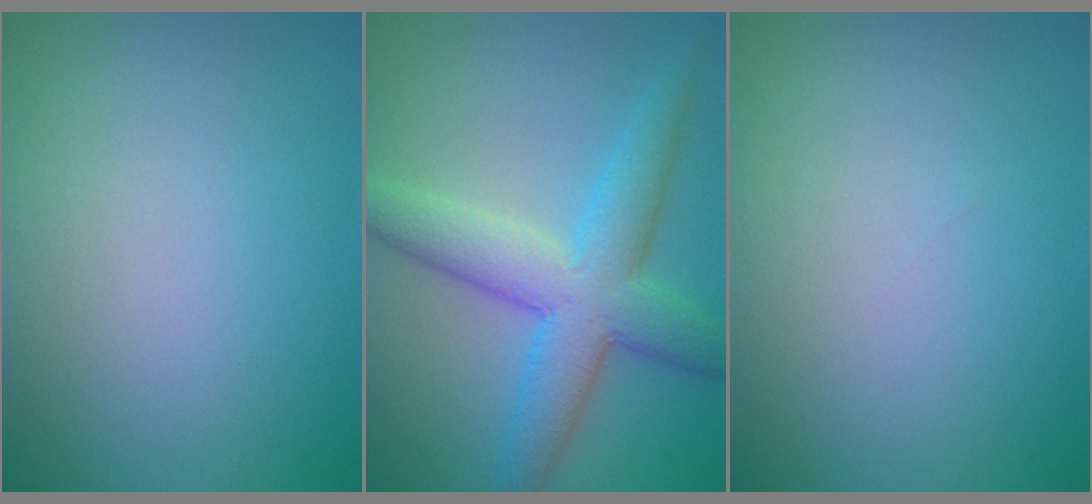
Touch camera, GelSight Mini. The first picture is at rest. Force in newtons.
{"total": 6.7, "press": 6.7, "slide": 0.2}
{"total": 0.0}